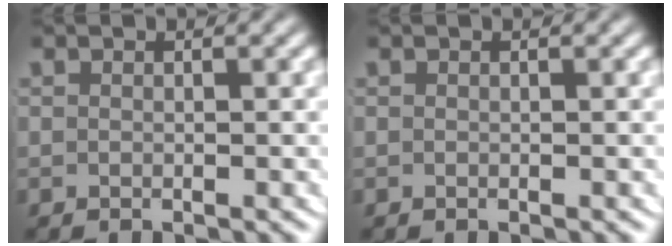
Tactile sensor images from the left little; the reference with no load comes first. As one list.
[{"total": 0.0}]